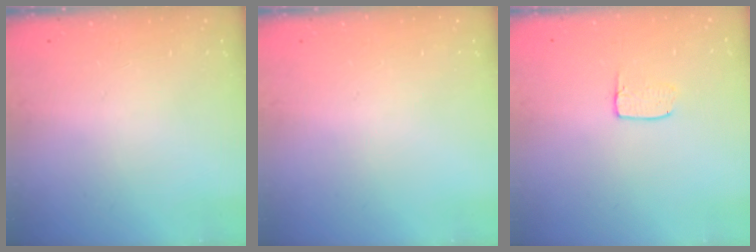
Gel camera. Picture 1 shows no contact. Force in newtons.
{"total": 0.0}
{"total": 3.6, "press": 3.5, "slide": 0.2}